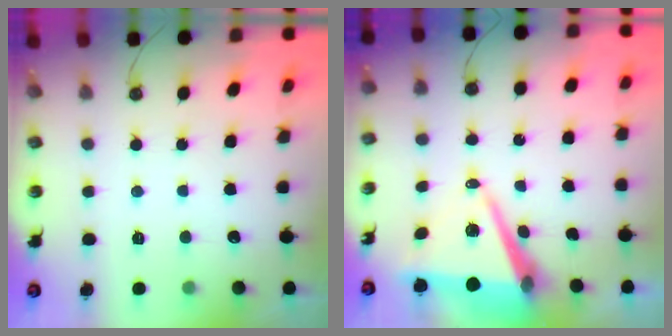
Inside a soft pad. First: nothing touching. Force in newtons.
{"total": 10.2, "press": 9.3, "slide": 4.1}